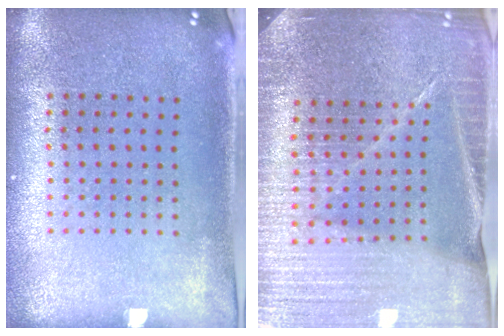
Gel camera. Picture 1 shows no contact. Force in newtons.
{"total": 4.6, "press": 4.2, "slide": 1.8}